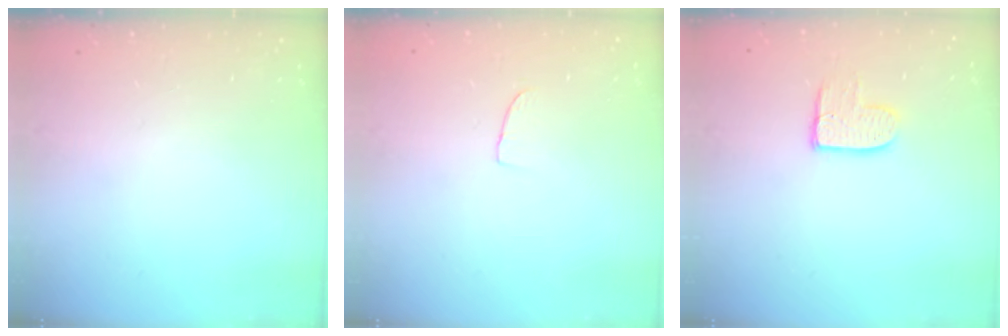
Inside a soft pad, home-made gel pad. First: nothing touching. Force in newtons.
{"total": 2.5, "press": 2.5, "slide": 0.1}
{"total": 8.8, "press": 8.8, "slide": 0.6}